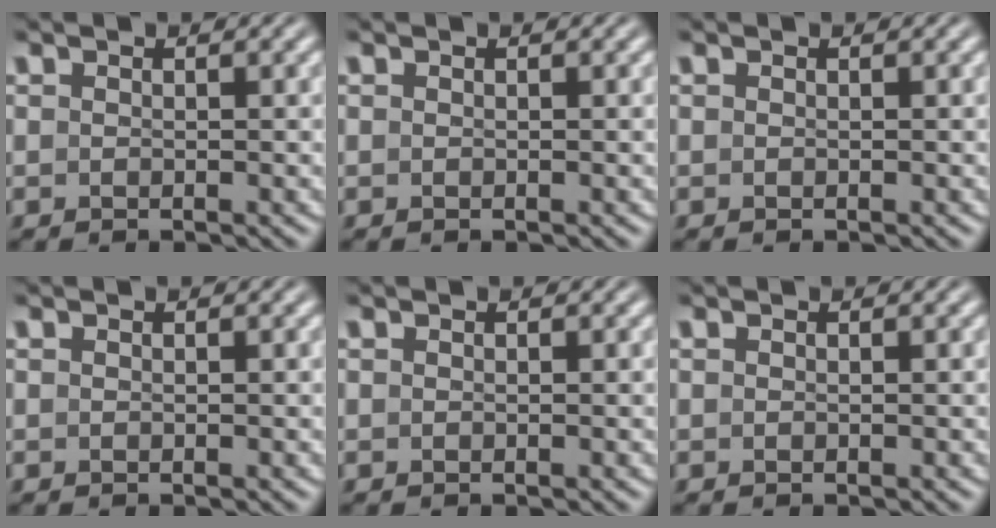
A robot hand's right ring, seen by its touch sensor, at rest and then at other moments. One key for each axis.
{"total": 0.0}
{"total": 0.0}
{"total": 0.0}
{"total": 0.0}
{"total": 0.0}